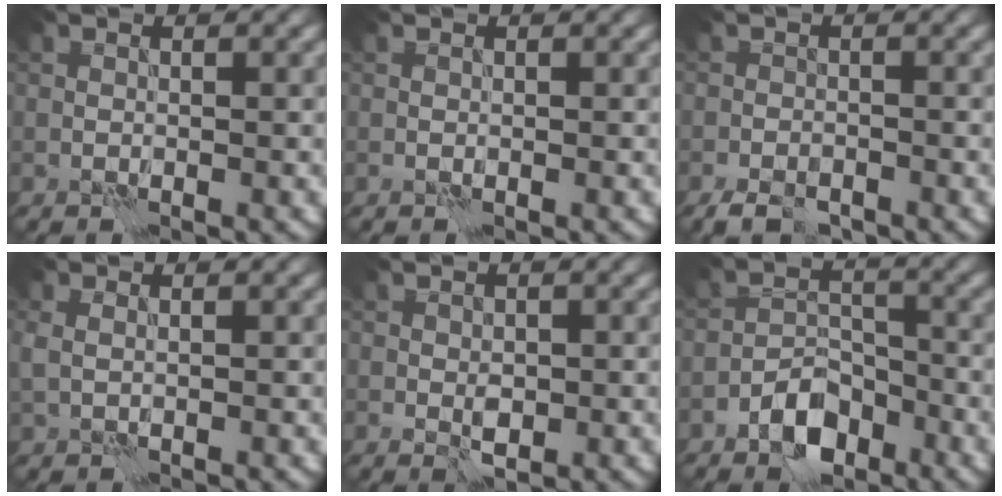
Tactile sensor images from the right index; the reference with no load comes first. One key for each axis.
{"total": 0.0}
{"total": 3.3, "fx": -2.7, "fy": 1.5, "fz": 1.4, "tx": -0.023, "ty": -0.005, "tz": -0.046}
{"total": 1.1, "fx": 0.3, "fy": 0.6, "fz": 0.9, "tx": -0.020, "ty": -0.002, "tz": 0.008}
{"total": 1.9, "fx": -0.2, "fy": 1.3, "fz": 1.3, "tx": -0.025, "ty": -0.004, "tz": 0.000}
{"total": 4.7, "fx": -3.0, "fy": 2.6, "fz": 2.5, "tx": -0.035, "ty": 0.004, "tz": -0.059}